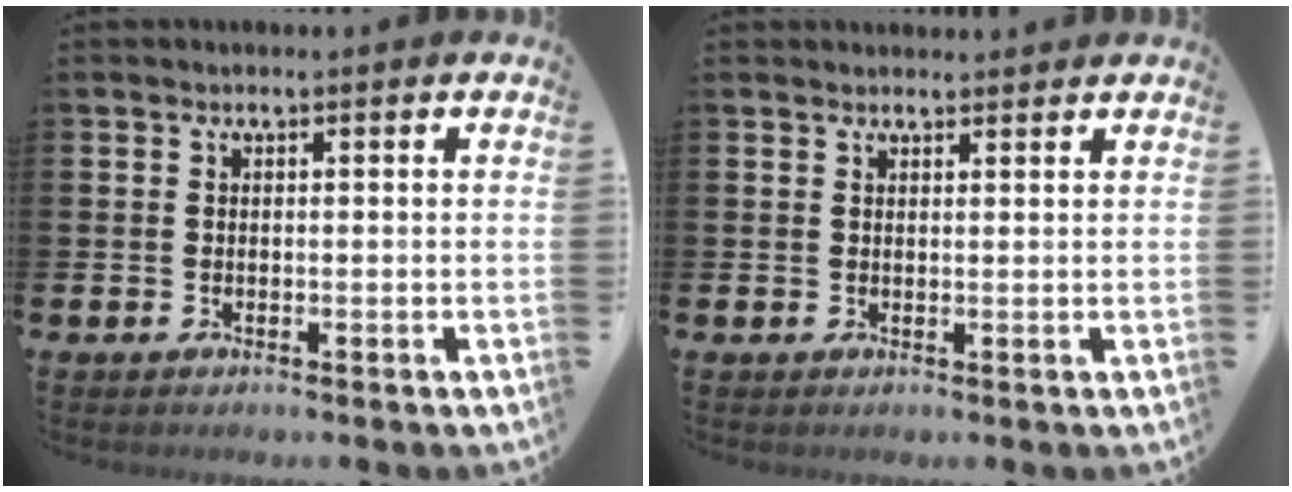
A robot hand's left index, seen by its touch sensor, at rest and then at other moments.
{"total": 1.6, "force": [1.5, 0.3, 0.0], "torque": [0.006, -0.005, 0.027]}